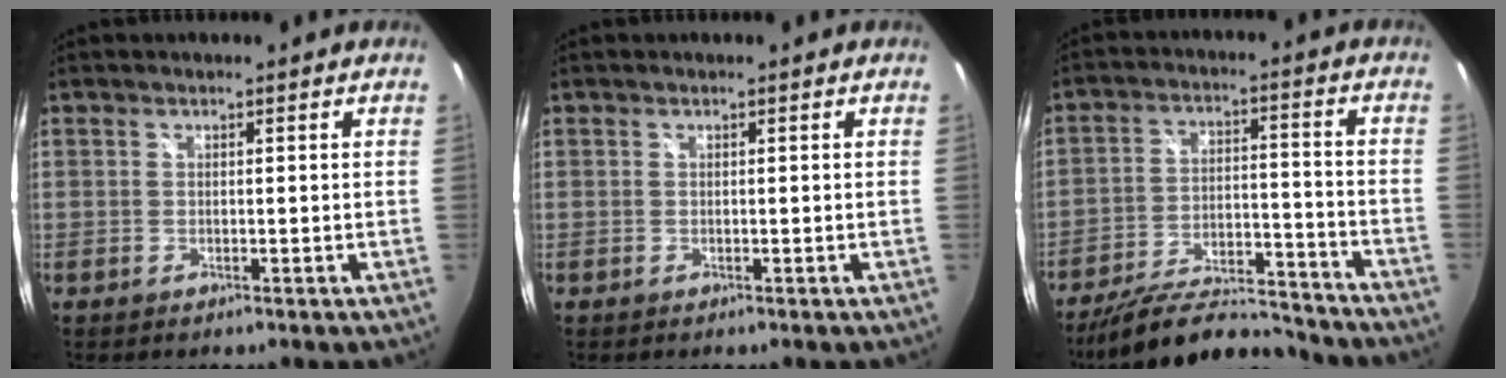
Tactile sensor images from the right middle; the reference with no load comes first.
{"total": 0.0}
{"total": 18.8, "force": [-16.7, 4.0, 7.5], "torque": [-0.142, -0.011, -0.245]}